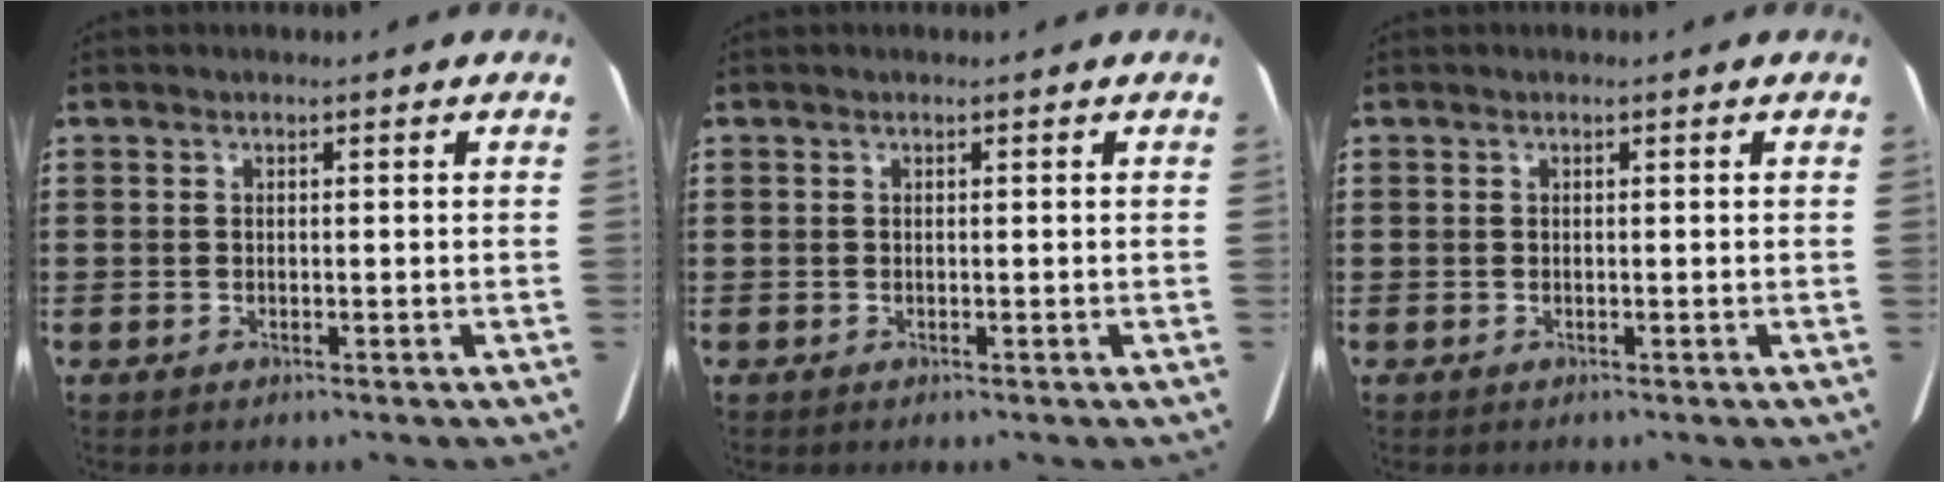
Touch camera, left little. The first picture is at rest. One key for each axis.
{"total": 0.0}
{"total": 0.0}